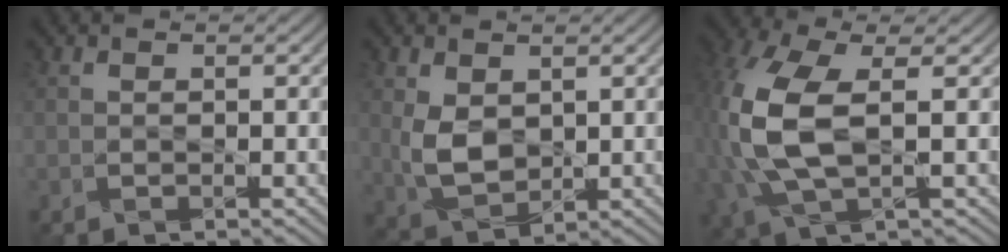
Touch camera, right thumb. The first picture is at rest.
{"total": 5.1, "force": [0.9, 3.6, 3.6], "torque": [-0.089, -0.006, 0.023]}
{"total": 11.2, "force": [0.8, 5.9, 9.4], "torque": [-0.263, 0.002, 0.021]}